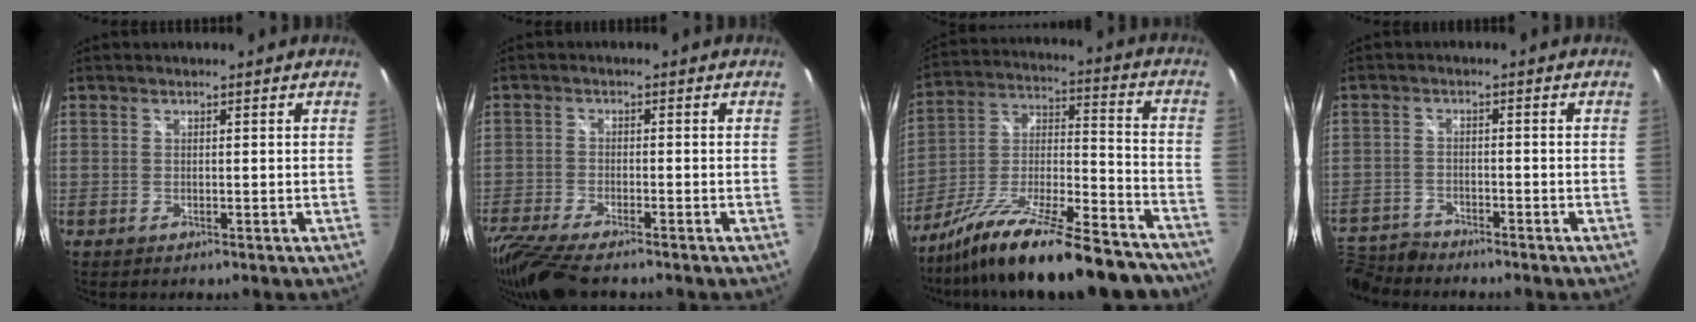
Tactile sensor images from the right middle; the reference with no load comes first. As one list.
[{"total": 11.0, "force": [-9.1, 1.8, 5.9], "torque": [-0.149, -0.044, -0.168]}, {"total": 26.5, "force": [-20.6, 6.4, 15.3], "torque": [-0.258, -0.024, -0.311]}, {"total": 6.8, "force": [-6.5, 1.8, 0.8], "torque": [-0.041, 0.003, -0.126]}]